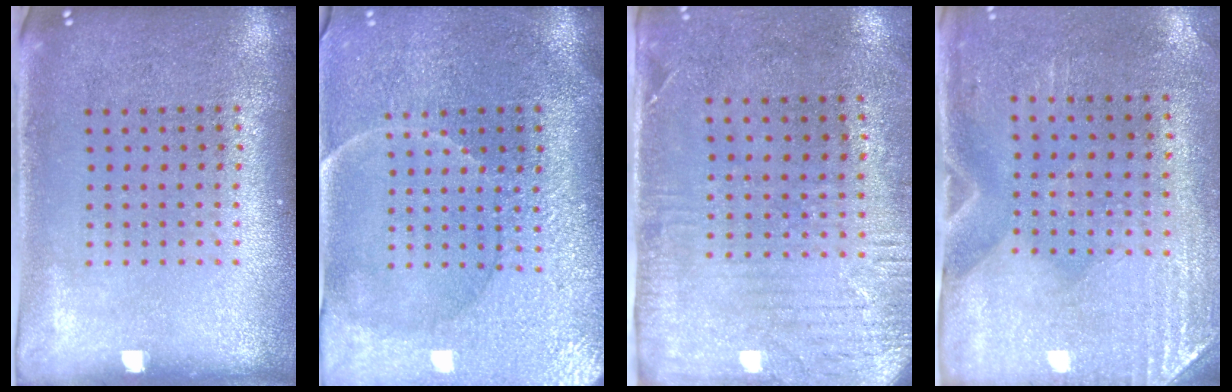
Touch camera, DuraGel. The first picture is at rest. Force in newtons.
{"total": 3.9, "press": 3.6, "slide": 1.5}
{"total": 2.9, "press": 2.3, "slide": 1.7}
{"total": 2.9, "press": 2.5, "slide": 1.5}